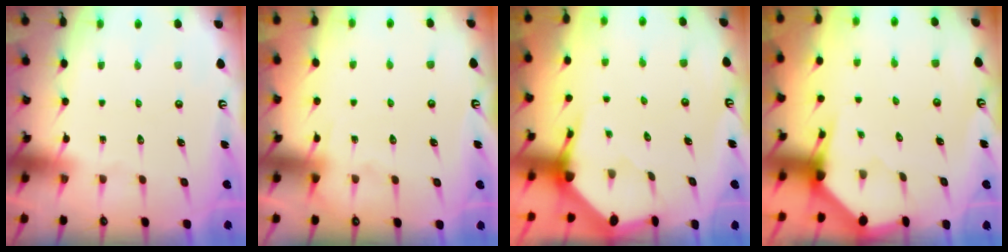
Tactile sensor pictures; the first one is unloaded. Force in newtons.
{"total": 5.1, "press": 5.1, "slide": 0.7}
{"total": 3.6, "press": 3.5, "slide": 0.4}
{"total": 2.7, "press": 2.7, "slide": 0.2}